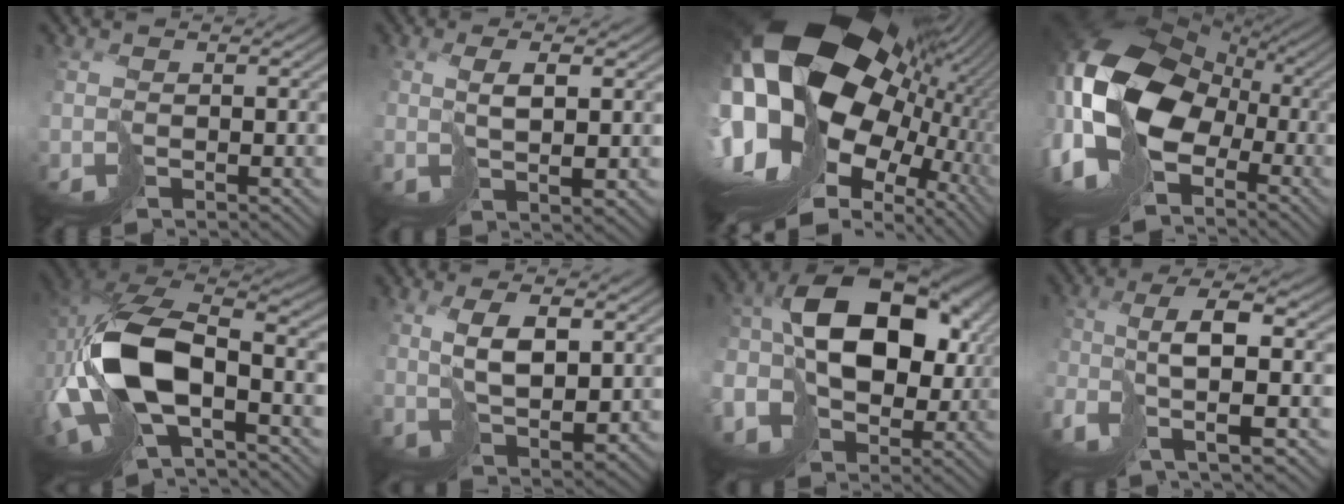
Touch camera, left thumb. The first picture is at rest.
{"total": 3.9, "force": [1.9, 0.4, 3.4], "torque": [-0.074, 0.001, 0.042]}
{"total": 22.1, "force": [4.3, 14.8, 15.9], "torque": [-0.352, -0.018, 0.084]}
{"total": 18.0, "force": [-0.6, 11.9, 13.5], "torque": [-0.312, -0.003, -0.017]}
{"total": 15.4, "force": [-1.9, 8.0, 13.0], "torque": [-0.313, -0.007, -0.022]}
{"total": 6.6, "force": [3.3, 2.3, 5.2], "torque": [-0.113, -0.002, 0.072]}
{"total": 15.5, "force": [-0.4, 10.9, 11.0], "torque": [-0.183, -0.011, -0.002]}
{"total": 7.9, "force": [-2.2, 1.7, 7.4], "torque": [-0.142, 0.003, -0.045]}